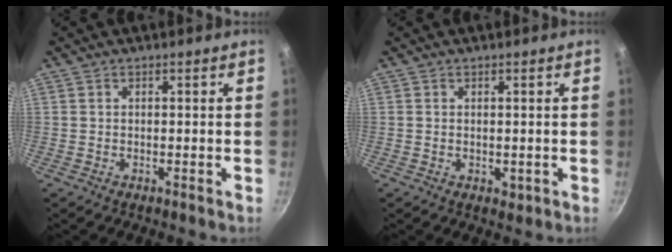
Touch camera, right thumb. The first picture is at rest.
{"total": 1.6, "force": [0.0, 1.0, 1.2], "torque": [-0.015, -0.004, 0.000]}